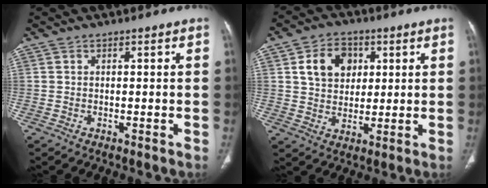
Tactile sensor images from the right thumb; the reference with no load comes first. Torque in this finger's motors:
{"motor_torque": [-0.90, 0.78, 0.83, 0.08, 0.05]}